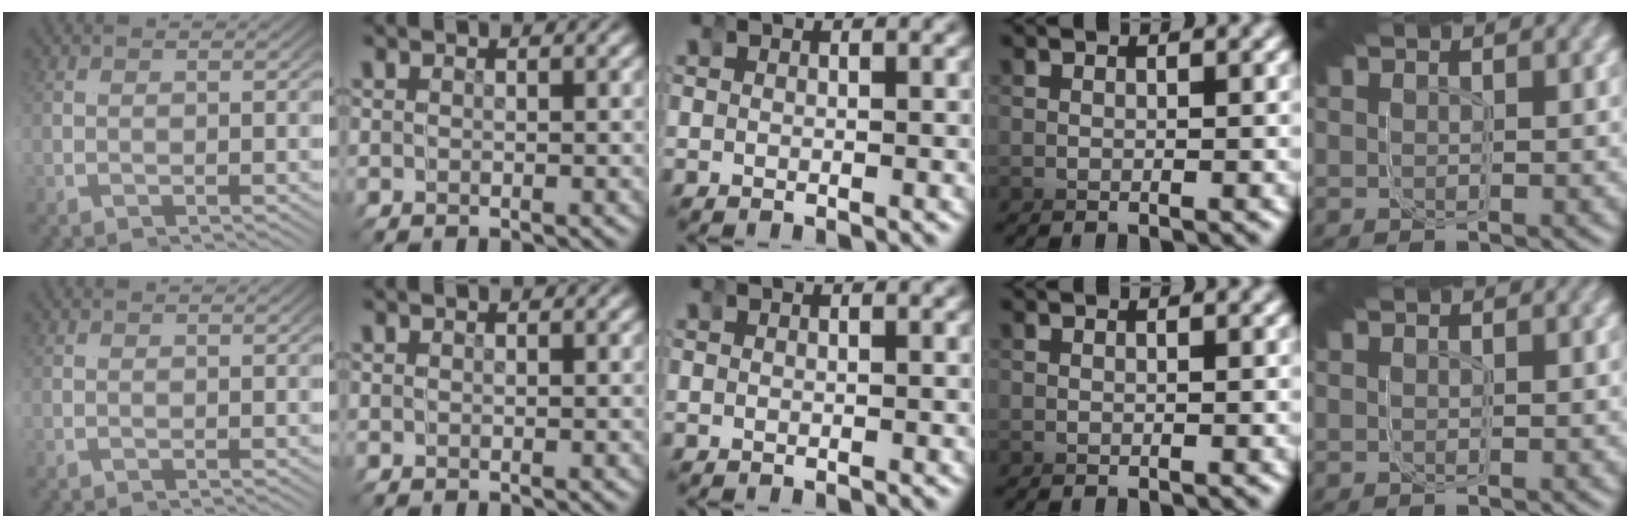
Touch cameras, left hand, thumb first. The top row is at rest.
{}